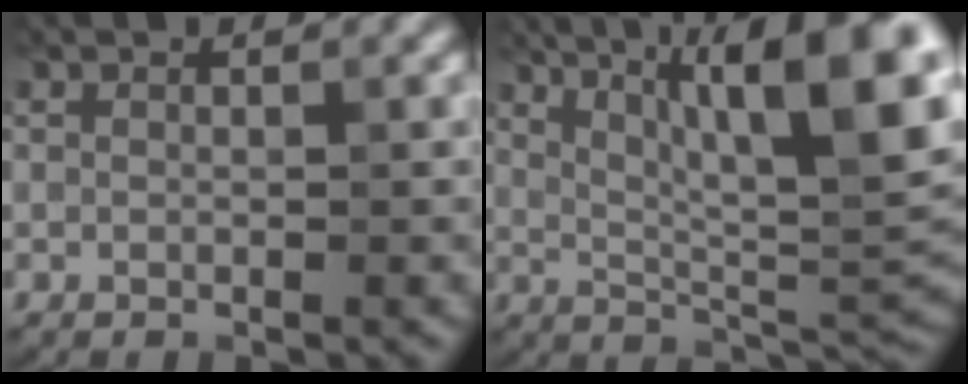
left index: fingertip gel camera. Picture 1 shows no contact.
{"total": 13.1, "force": [5.8, 3.9, 11.1], "torque": [-0.134, 0.011, 0.085]}